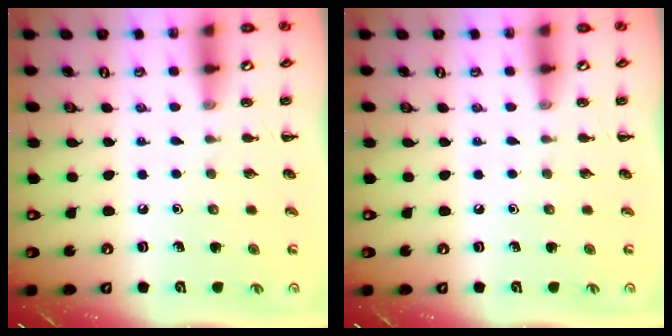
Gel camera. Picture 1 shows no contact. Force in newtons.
{"total": 0.0}